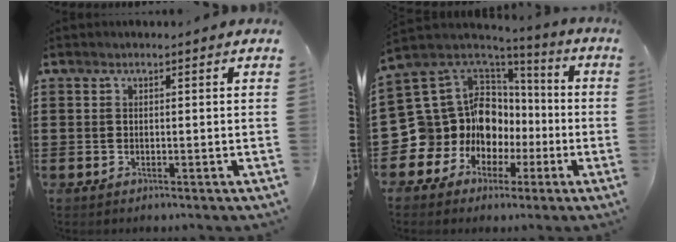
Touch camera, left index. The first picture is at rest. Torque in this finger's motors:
{"motor_torque": [1.51, 0.62, 0.83, 0.09]}